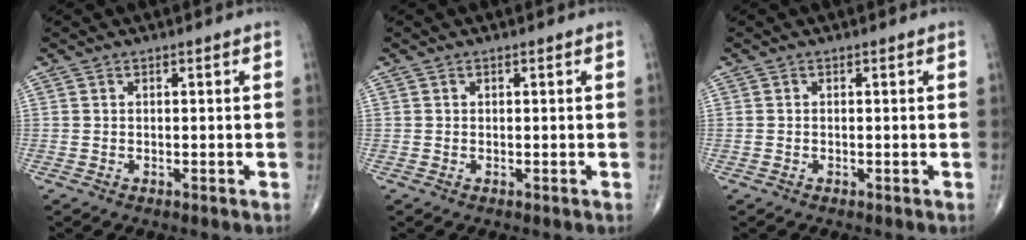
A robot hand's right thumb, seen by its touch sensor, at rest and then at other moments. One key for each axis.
{"total": 0.0}
{"total": 0.0}